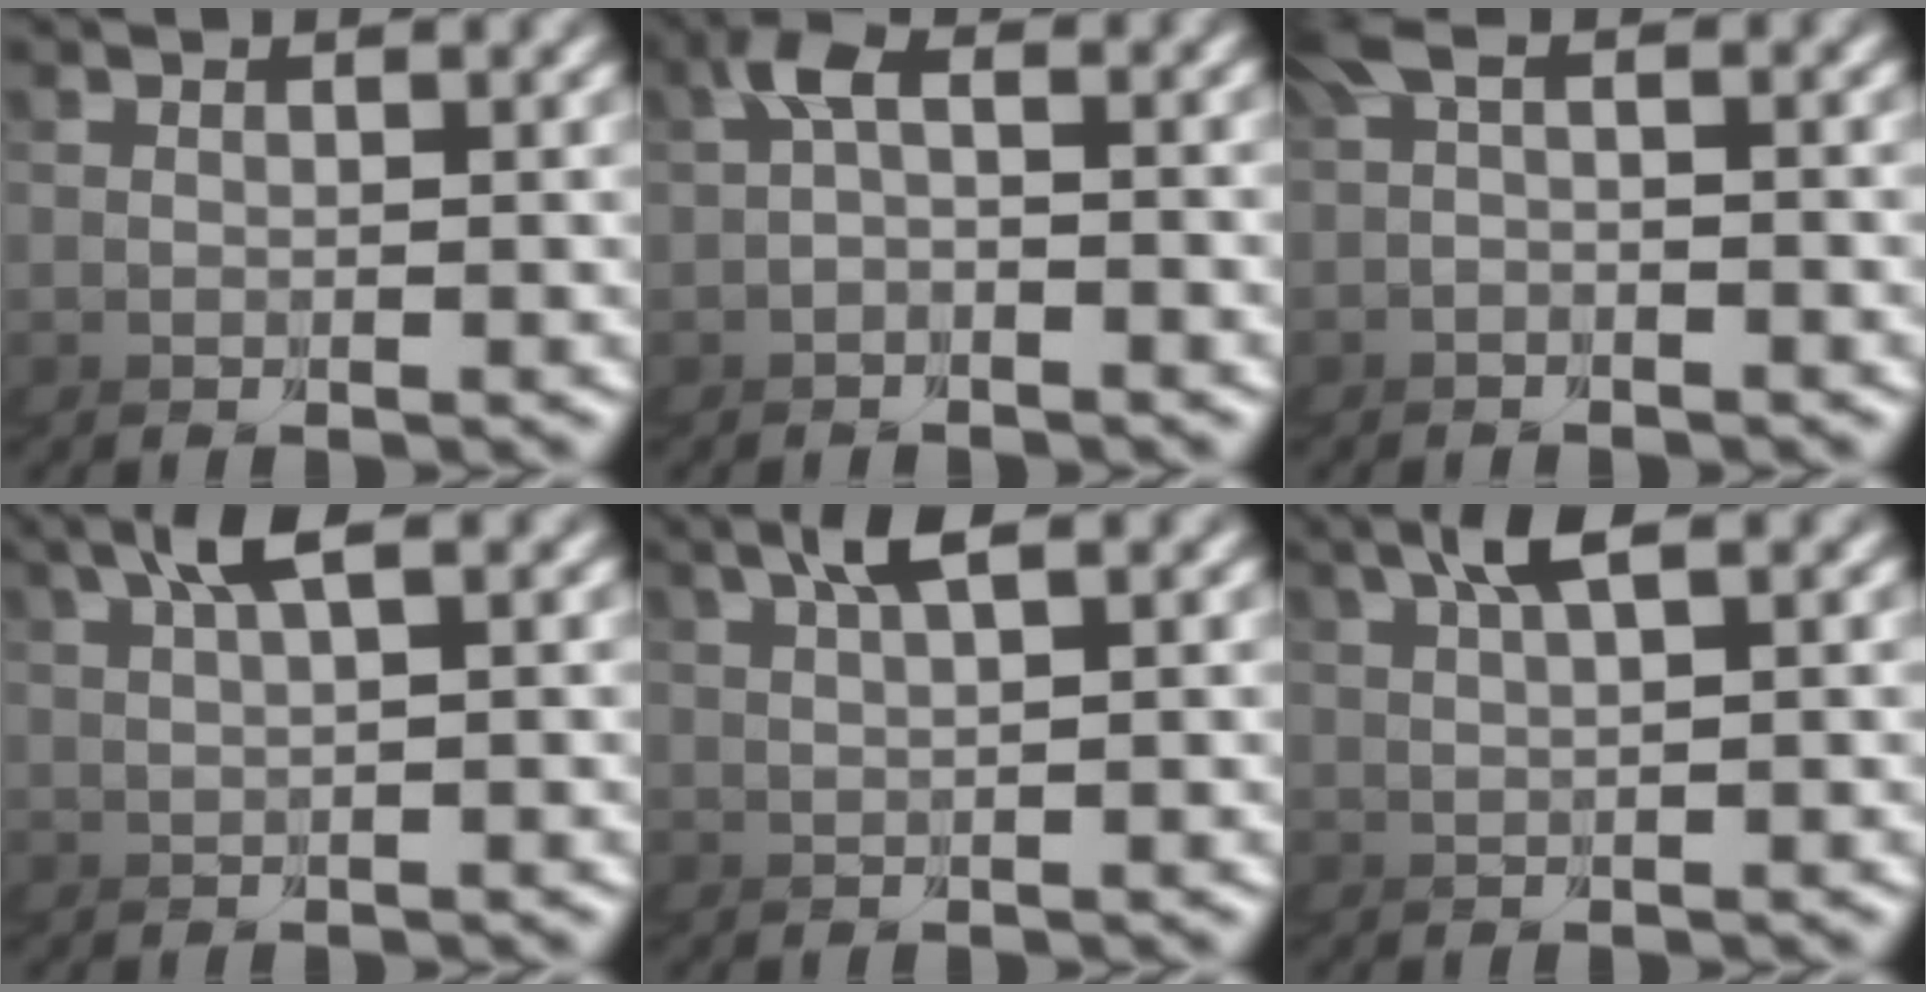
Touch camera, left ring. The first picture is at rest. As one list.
[{"total": 1.7, "force": [-1.2, 0.1, 1.2], "torque": [-0.063, -0.008, -0.015]}, {"total": 1.8, "force": [-1.4, -0.8, 0.8], "torque": [-0.060, -0.012, -0.011]}, {"total": 2.2, "force": [1.0, -1.0, 1.7], "torque": [-0.055, 0.012, 0.019]}, {"total": 1.8, "force": [0.9, -1.2, 1.0], "torque": [-0.044, 0.012, 0.016]}, {"total": 1.9, "force": [0.9, -1.1, 1.2], "torque": [-0.049, 0.012, 0.017]}]